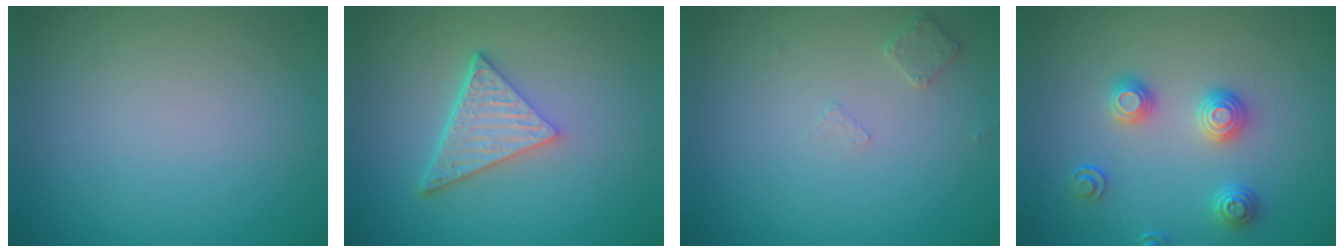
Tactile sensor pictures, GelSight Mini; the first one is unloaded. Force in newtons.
{"total": 4.7, "press": 3.4, "slide": 3.3}
{"total": 1.2, "press": 1.1, "slide": 0.3}
{"total": 2.9, "press": 2.7, "slide": 1.1}